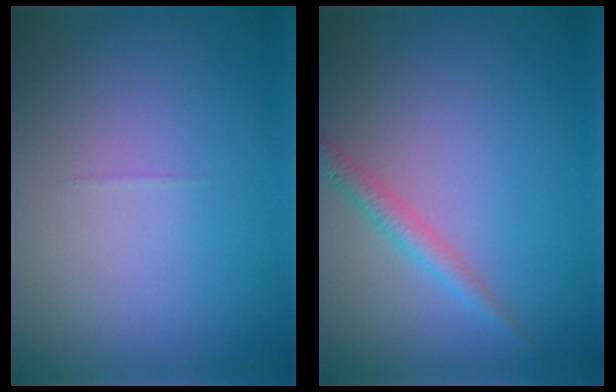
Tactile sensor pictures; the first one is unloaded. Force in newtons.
{"total": 1.8, "press": 1.8, "slide": 0.0}